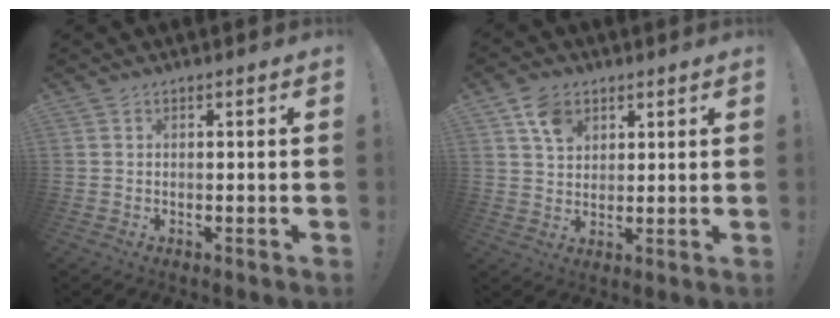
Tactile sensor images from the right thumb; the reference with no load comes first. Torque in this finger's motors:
{"motor_torque": [-0.45, 0.79, 0.13, -0.14, 0.00]}